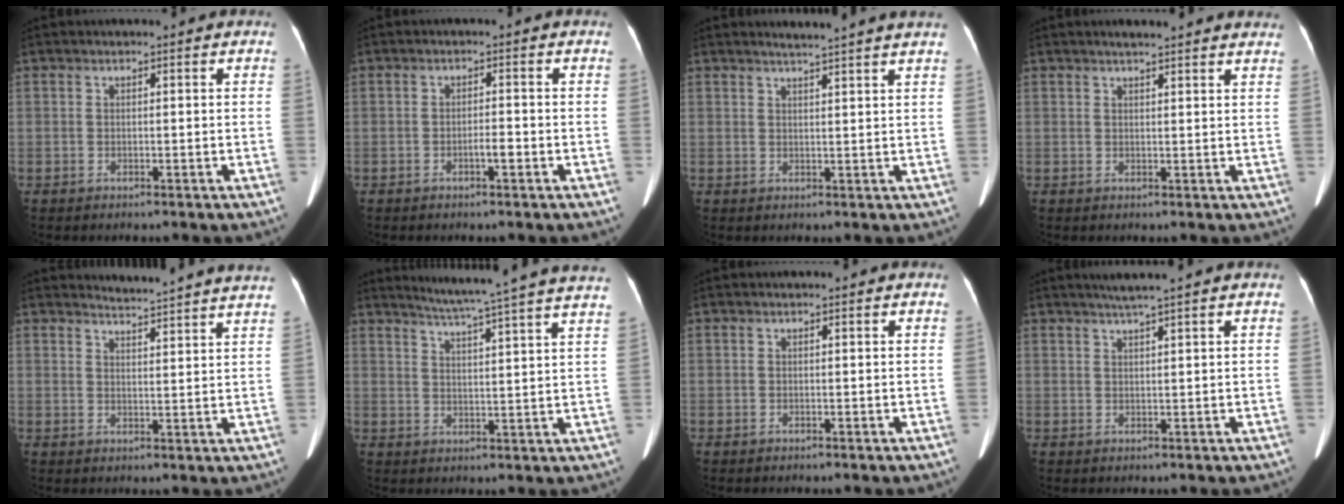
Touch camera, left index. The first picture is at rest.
{"total": 1.9, "force": [-1.0, 0.3, 1.6], "torque": [-0.025, 0.001, -0.017]}
{"total": 6.1, "force": [5.4, -1.1, 2.5], "torque": [-0.036, 0.006, 0.059]}
{"total": 8.1, "force": [7.3, 0.9, 3.4], "torque": [-0.039, 0.015, 0.075]}
{"total": 10.1, "force": [9.9, -1.3, 1.8], "torque": [-0.032, -0.032, 0.110]}
{"total": 17.3, "force": [15.4, -1.8, 7.8], "torque": [-0.130, -0.033, 0.191]}
{"total": 0.0}
{"total": 2.9, "force": [2.3, -0.8, 1.6], "torque": [-0.028, 0.004, 0.043]}